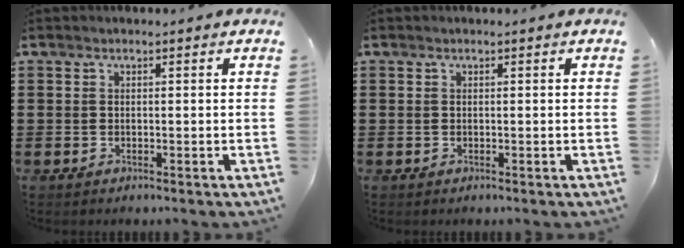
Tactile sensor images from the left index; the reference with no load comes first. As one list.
[{"total": 0.0}]